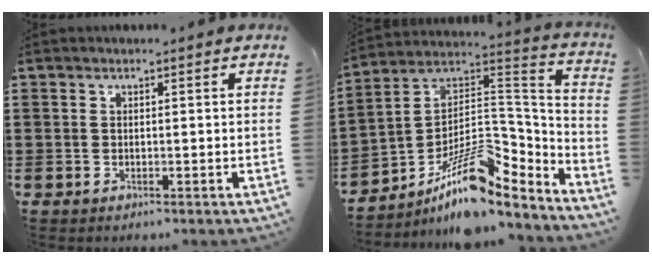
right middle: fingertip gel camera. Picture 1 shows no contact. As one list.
[{"total": 12.6, "force": [-7.8, 4.5, 8.8], "torque": [-0.161, -0.008, -0.151]}]